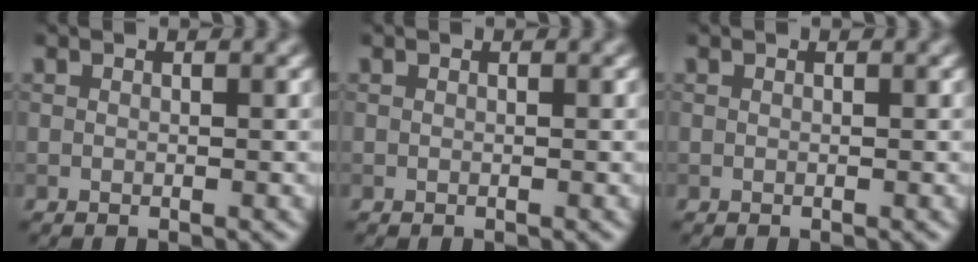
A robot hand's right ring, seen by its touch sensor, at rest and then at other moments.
{"total": 0.0}
{"total": 0.0}